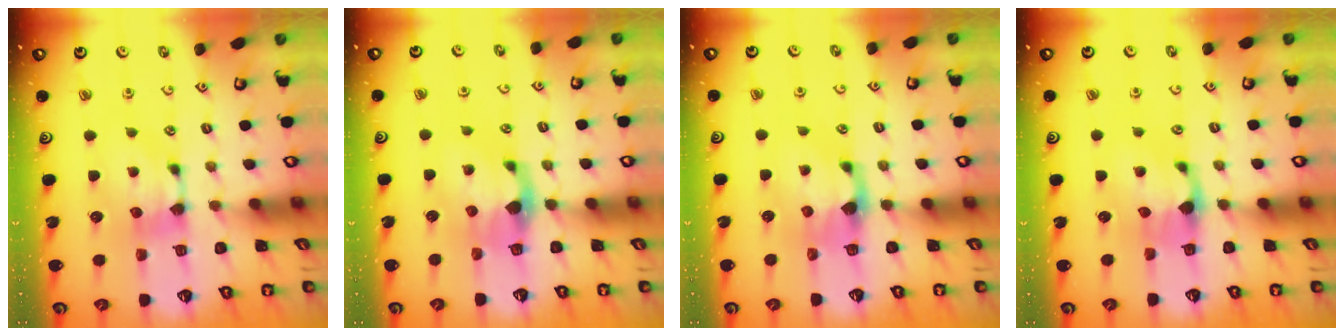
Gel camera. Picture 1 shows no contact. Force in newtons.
{"total": 1.9, "press": 1.3, "slide": 1.4}
{"total": 1.2, "press": 0.9, "slide": 0.9}
{"total": 2.7, "press": 2.6, "slide": 0.8}